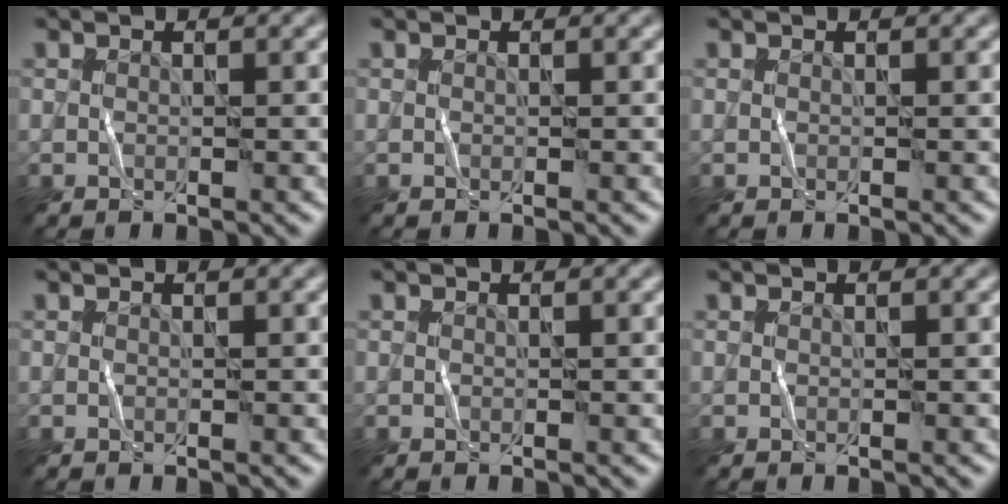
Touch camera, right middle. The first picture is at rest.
{"total": 0.0}
{"total": 0.0}
{"total": 0.0}
{"total": 0.0}
{"total": 0.0}